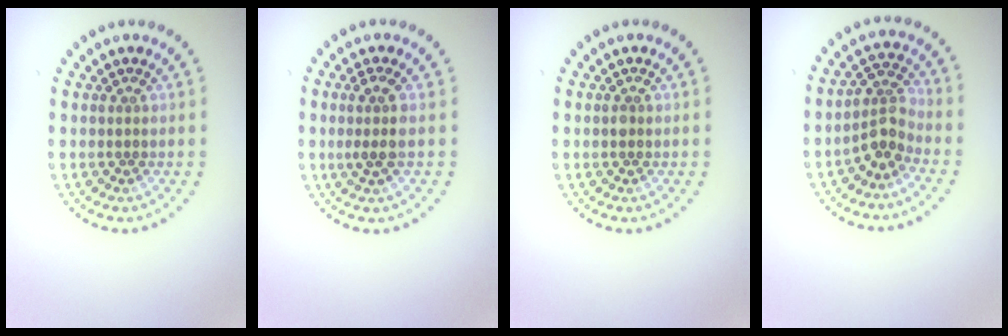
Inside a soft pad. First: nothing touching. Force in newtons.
{"total": 2.0, "press": 1.7, "slide": 1.2}
{"total": 0.6, "press": 0.6, "slide": 0.1}
{"total": 2.8, "press": 2.2, "slide": 1.7}